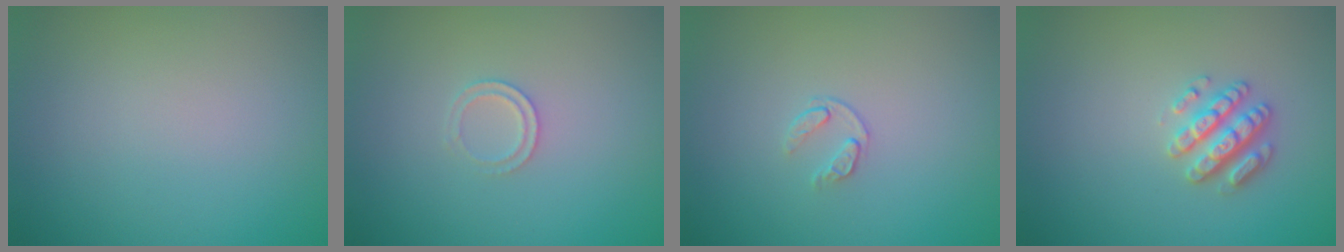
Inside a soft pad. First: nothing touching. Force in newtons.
{"total": 1.2, "press": 1.2, "slide": 0.2}
{"total": 0.9, "press": 0.5, "slide": 0.8}
{"total": 2.8, "press": 2.7, "slide": 0.6}